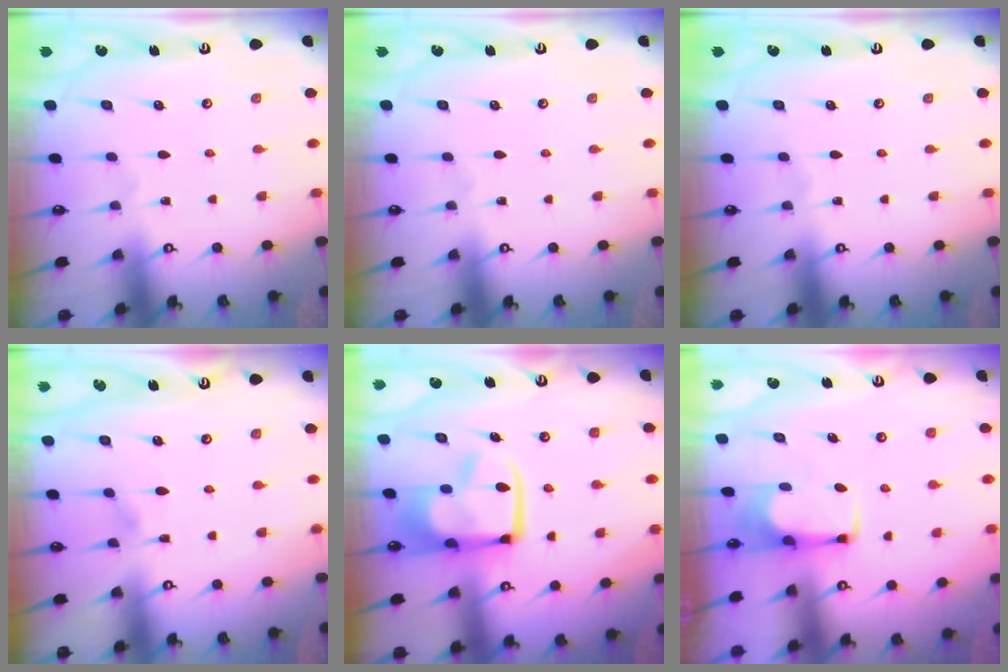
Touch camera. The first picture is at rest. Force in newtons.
{"total": 0.0}
{"total": 0.0}
{"total": 4.2, "press": 4.2, "slide": 0.4}
{"total": 13.9, "press": 13.8, "slide": 1.7}
{"total": 2.6, "press": 2.6, "slide": 0.4}